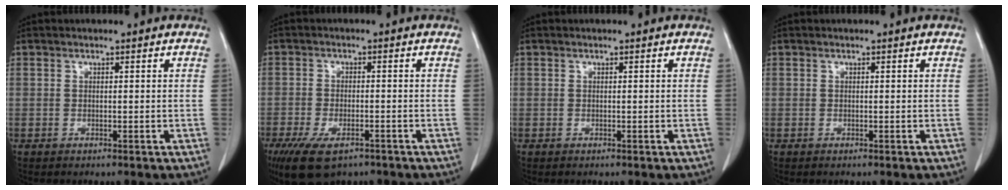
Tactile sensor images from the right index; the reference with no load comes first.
{"total": 9.8, "force": [-6.4, 4.2, 6.2], "torque": [-0.118, -0.016, -0.103]}
{"total": 0.0}
{"total": 0.0}